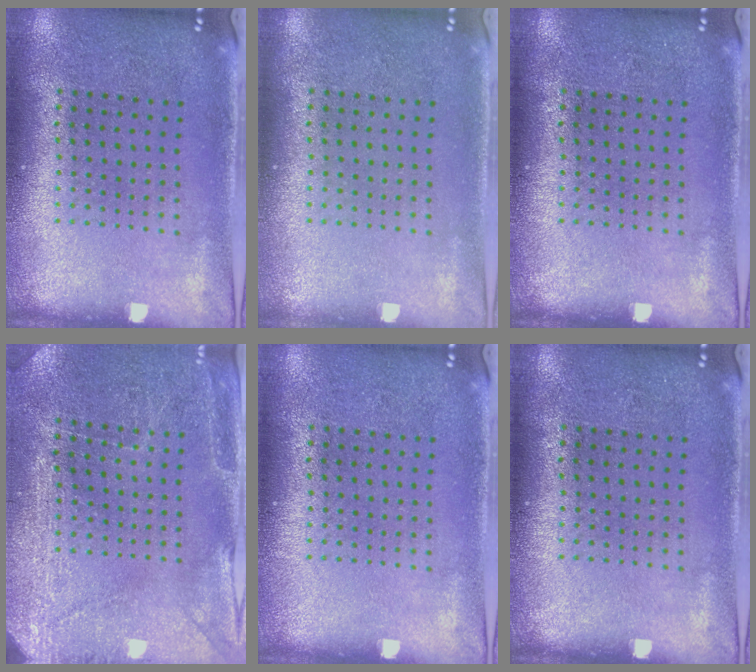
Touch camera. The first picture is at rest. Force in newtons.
{"total": 0.0}
{"total": 0.0}
{"total": 2.9, "press": 2.8, "slide": 0.5}
{"total": 0.0}
{"total": 0.0}